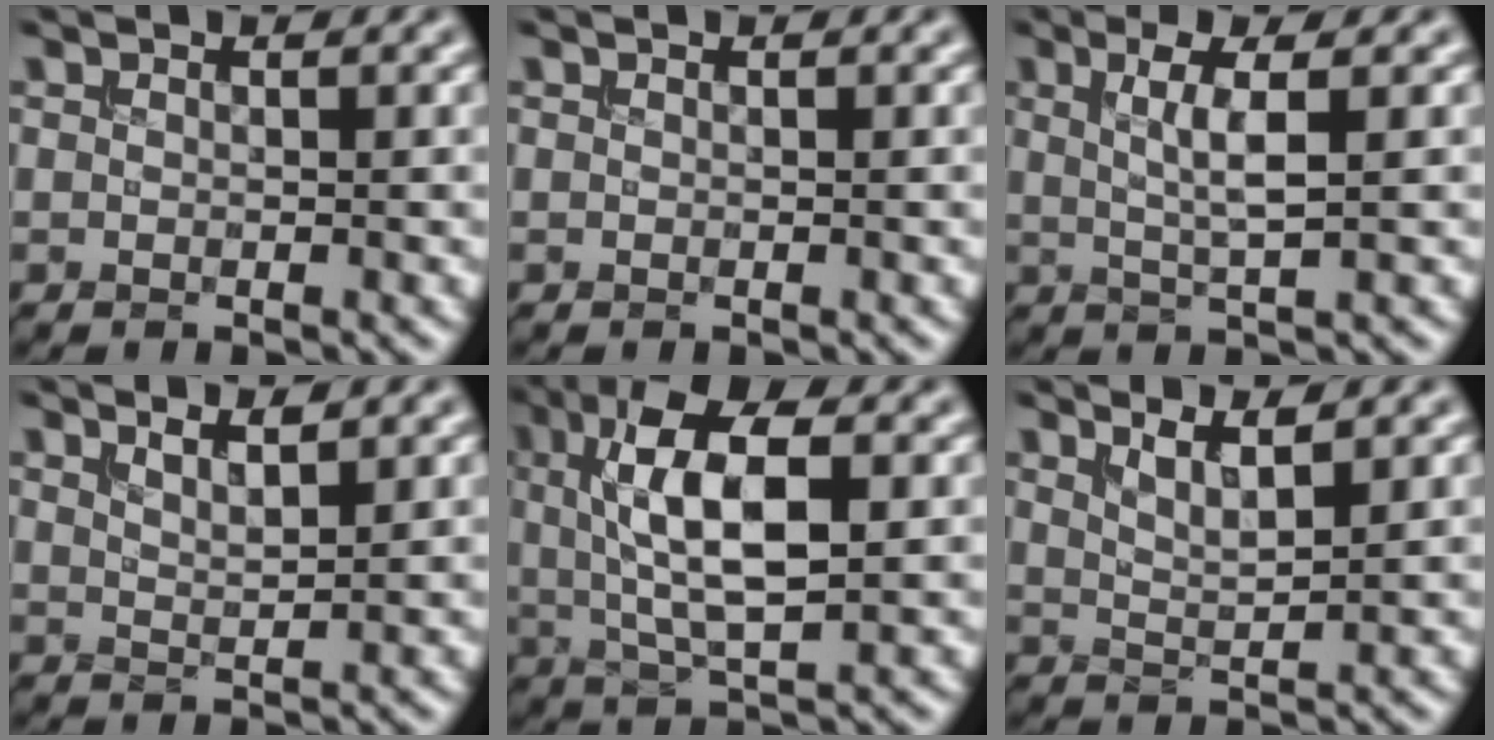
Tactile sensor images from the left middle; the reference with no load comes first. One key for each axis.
{"total": 0.0}
{"total": 3.7, "fx": 0.8, "fy": 0.8, "fz": 3.5, "tx": -0.066, "ty": 0.000, "tz": 0.015}
{"total": 2.1, "fx": 1.4, "fy": 0.6, "fz": 1.4, "tx": -0.016, "ty": 0.005, "tz": 0.019}
{"total": 9.1, "fx": 1.6, "fy": 3.3, "fz": 8.3, "tx": -0.150, "ty": 0.010, "tz": 0.023}
{"total": 2.5, "fx": 1.5, "fy": 0.6, "fz": 1.9, "tx": -0.027, "ty": -0.002, "tz": 0.028}